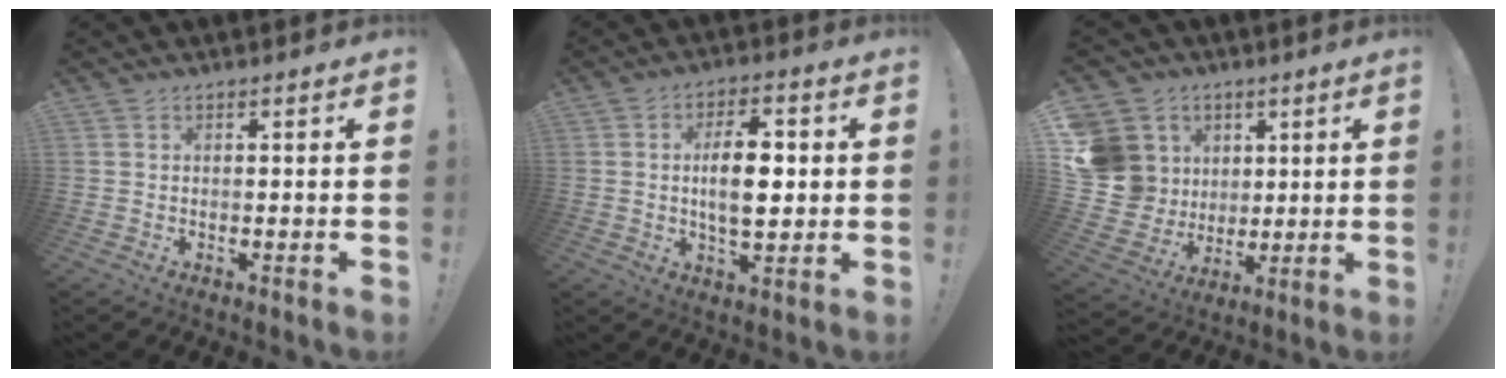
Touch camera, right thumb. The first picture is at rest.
{"total": 11.3, "force": [0.5, 5.7, 9.7], "torque": [-0.167, 0.002, 0.001]}
{"total": 15.4, "force": [3.6, 14.0, 5.2], "torque": [-0.092, -0.010, 0.100]}